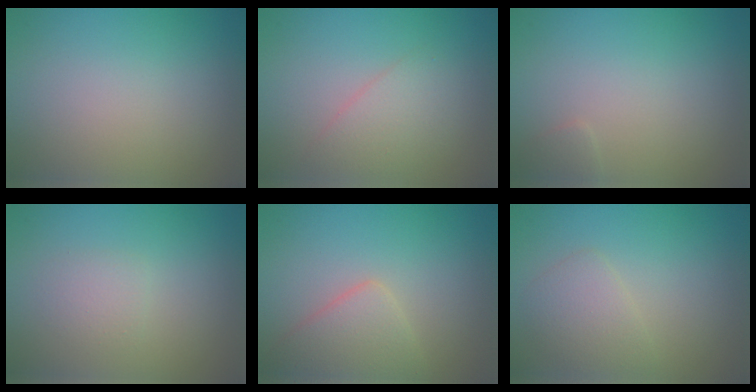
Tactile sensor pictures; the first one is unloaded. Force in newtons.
{"total": 2.3, "press": 2.3, "slide": 0.2}
{"total": 0.7, "press": 0.7, "slide": 0.0}
{"total": 1.3, "press": 1.3, "slide": 0.1}
{"total": 3.2, "press": 3.2, "slide": 0.1}
{"total": 2.2, "press": 2.2, "slide": 0.0}